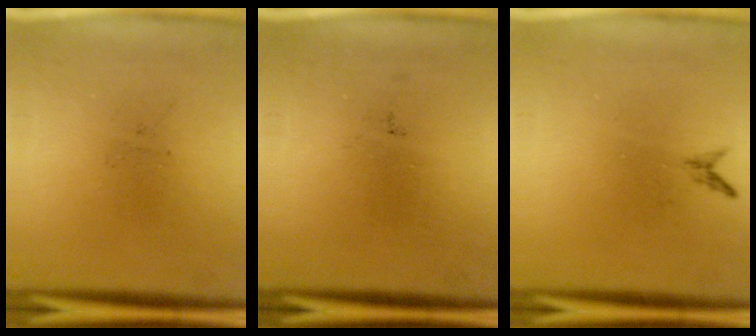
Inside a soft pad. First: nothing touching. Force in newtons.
{"total": 0.0}
{"total": 0.7}